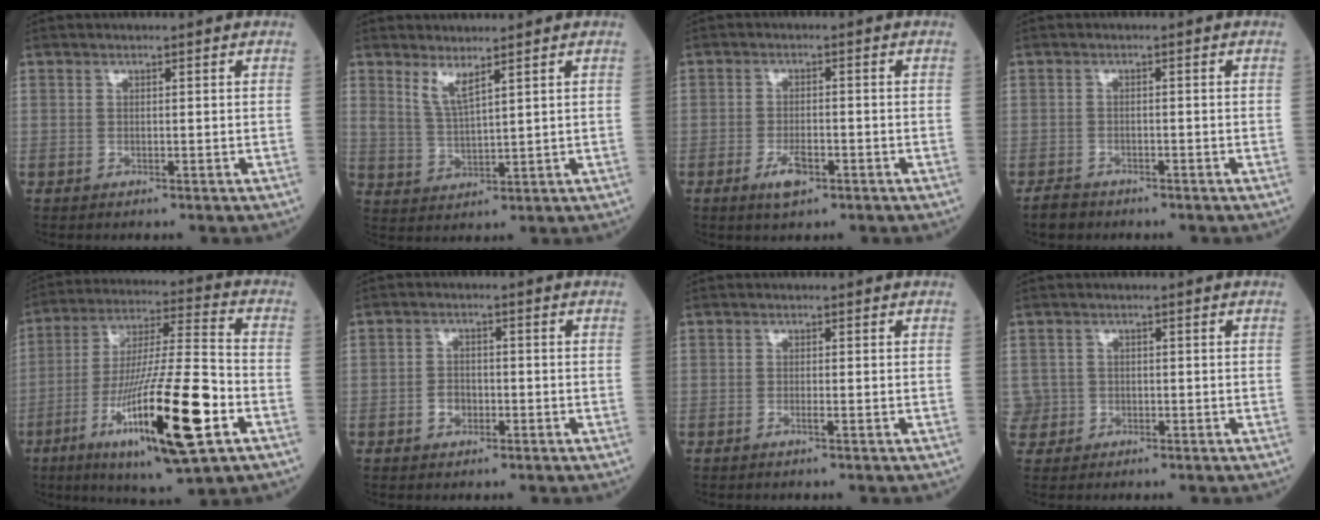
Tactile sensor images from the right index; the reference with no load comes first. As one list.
[{"total": 3.9, "force": [2.8, 0.4, 2.7], "torque": [-0.058, -0.015, 0.061]}, {"total": 3.7, "force": [-1.9, 1.3, 2.9], "torque": [-0.055, -0.002, -0.031]}, {"total": 2.5, "force": [-2.1, 1.2, 0.5], "torque": [-0.020, -0.002, -0.033]}, {"total": 21.0, "force": [-8.0, 2.2, 19.3], "torque": [-0.346, -0.029, -0.132]}, {"total": 2.6, "force": [-1.1, 1.9, 1.4], "torque": [-0.025, 0.004, -0.016]}, {"total": 0.7, "force": [-0.4, -0.1, 0.6], "torque": [-0.010, 0.000, -0.007]}, {"total": 2.5, "force": [-0.5, 2.4, -0.2], "torque": [0.012, 0.010, -0.011]}]